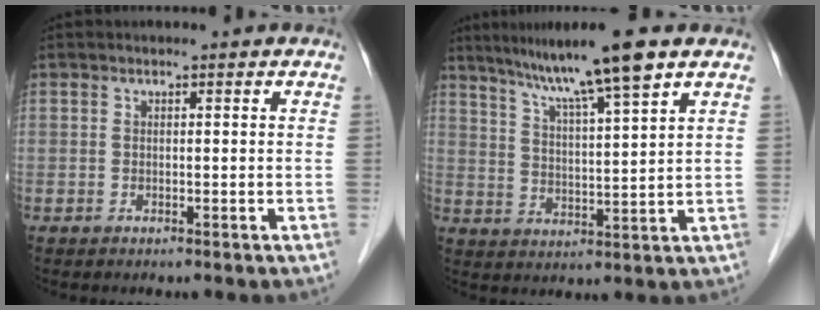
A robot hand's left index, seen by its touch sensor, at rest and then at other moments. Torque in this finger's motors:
{"motor_torque": [0.50, -0.46, 0.25, 0.09]}